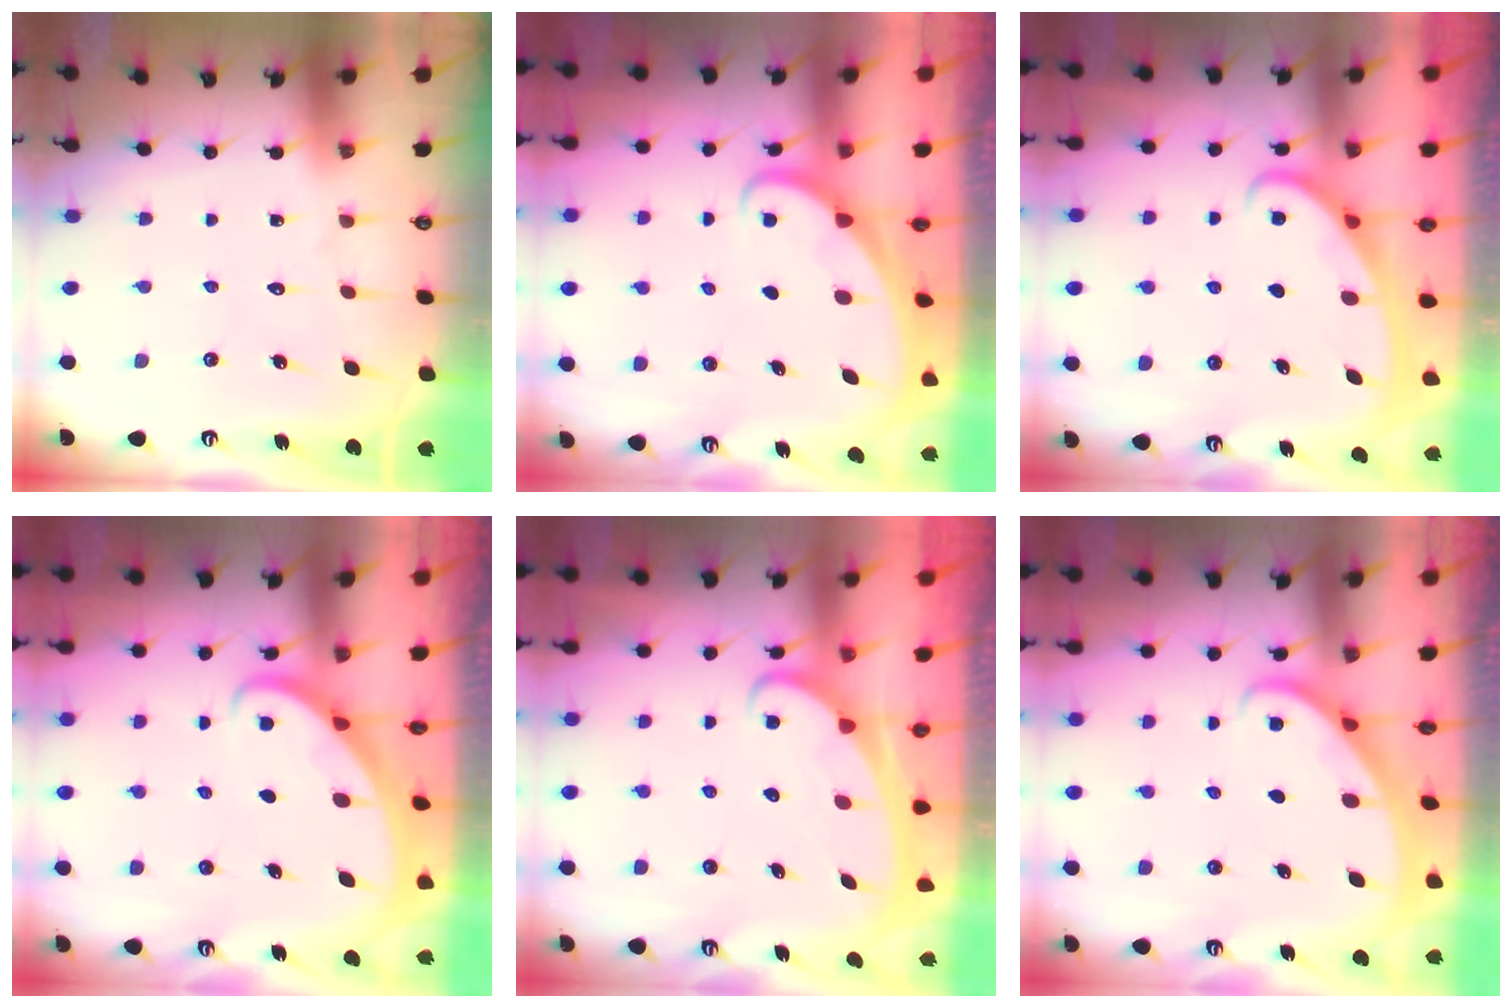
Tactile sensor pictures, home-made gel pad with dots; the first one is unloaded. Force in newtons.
{"total": 1.6, "press": 1.6, "slide": 0.0}
{"total": 3.0, "press": 3.0, "slide": 0.4}
{"total": 2.6, "press": 2.6, "slide": 0.3}
{"total": 2.1, "press": 2.1, "slide": 0.3}
{"total": 2.1, "press": 2.1, "slide": 0.2}